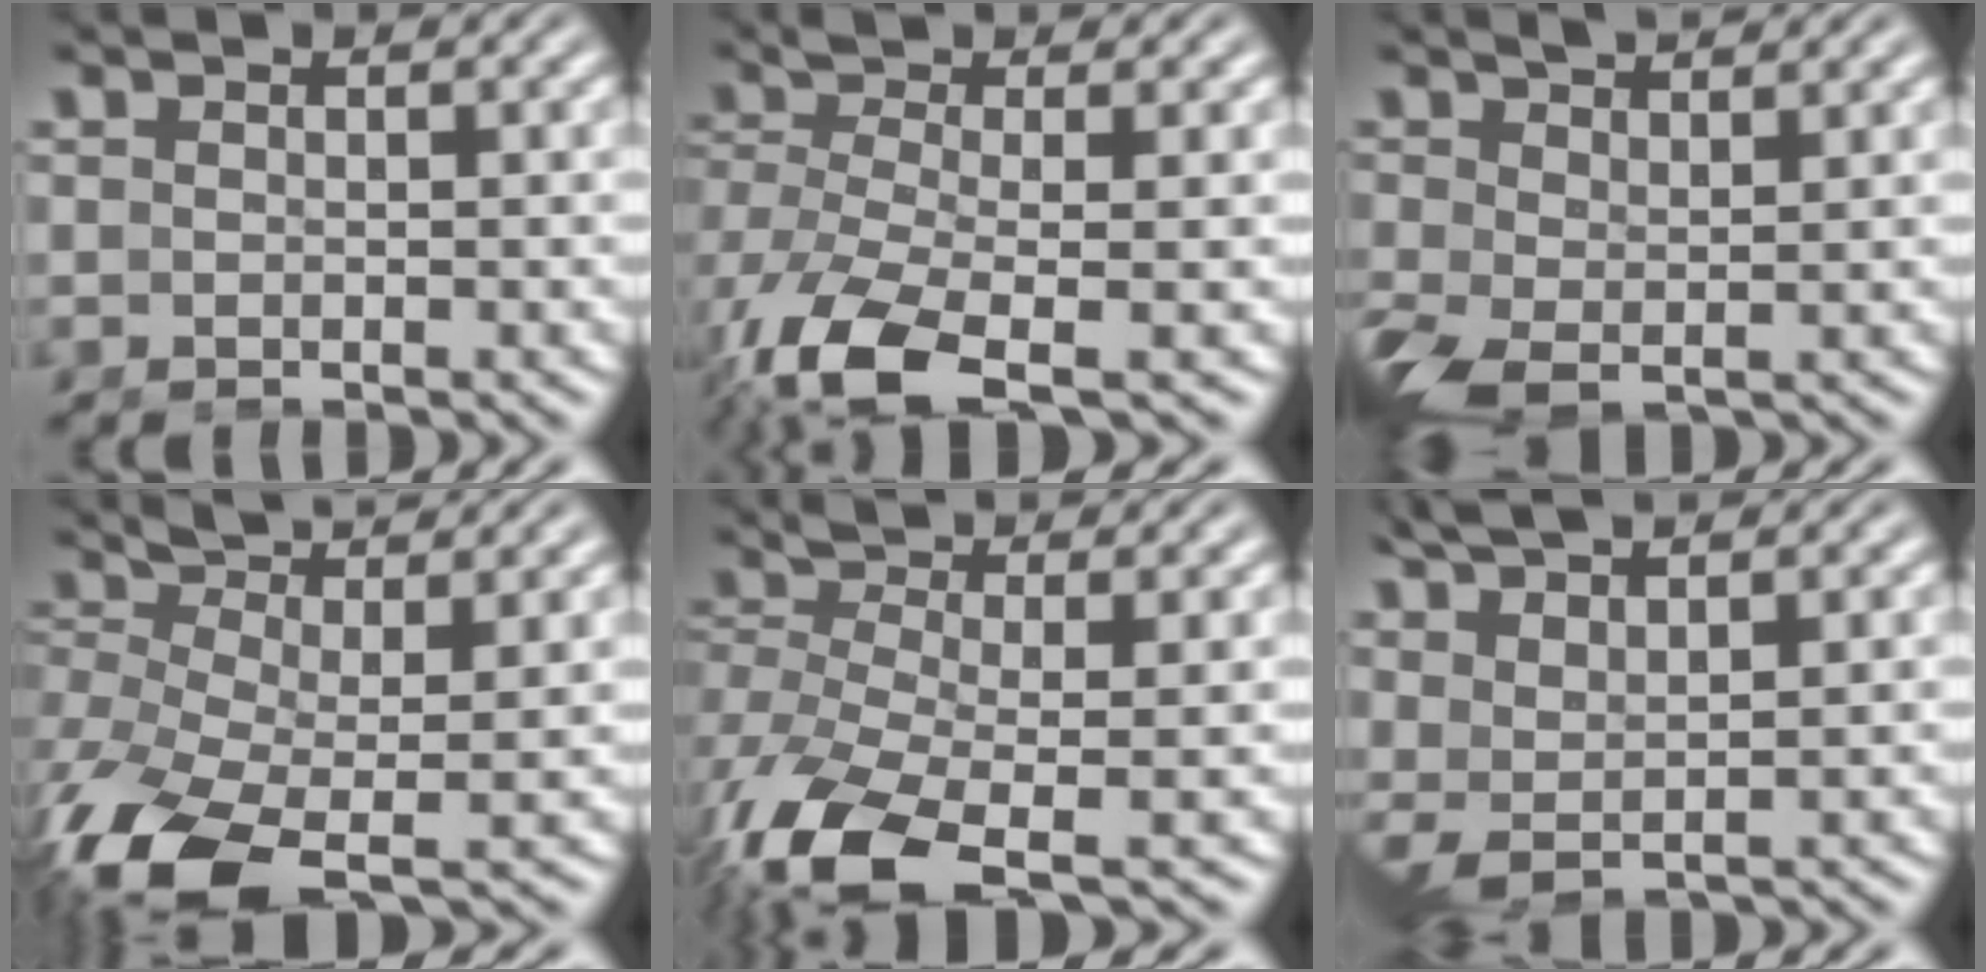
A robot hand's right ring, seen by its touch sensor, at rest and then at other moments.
{"total": 7.0, "force": [-2.8, 3.1, 5.6], "torque": [-0.139, -0.045, -0.031]}
{"total": 3.0, "force": [0.0, 1.5, 2.6], "torque": [-0.053, -0.007, 0.004]}
{"total": 7.5, "force": [-2.6, 4.5, 5.5], "torque": [-0.138, -0.044, -0.031]}
{"total": 8.2, "force": [-3.4, 4.3, 6.1], "torque": [-0.159, -0.057, -0.037]}
{"total": 4.8, "force": [2.5, 2.8, 3.0], "torque": [-0.086, 0.004, 0.037]}